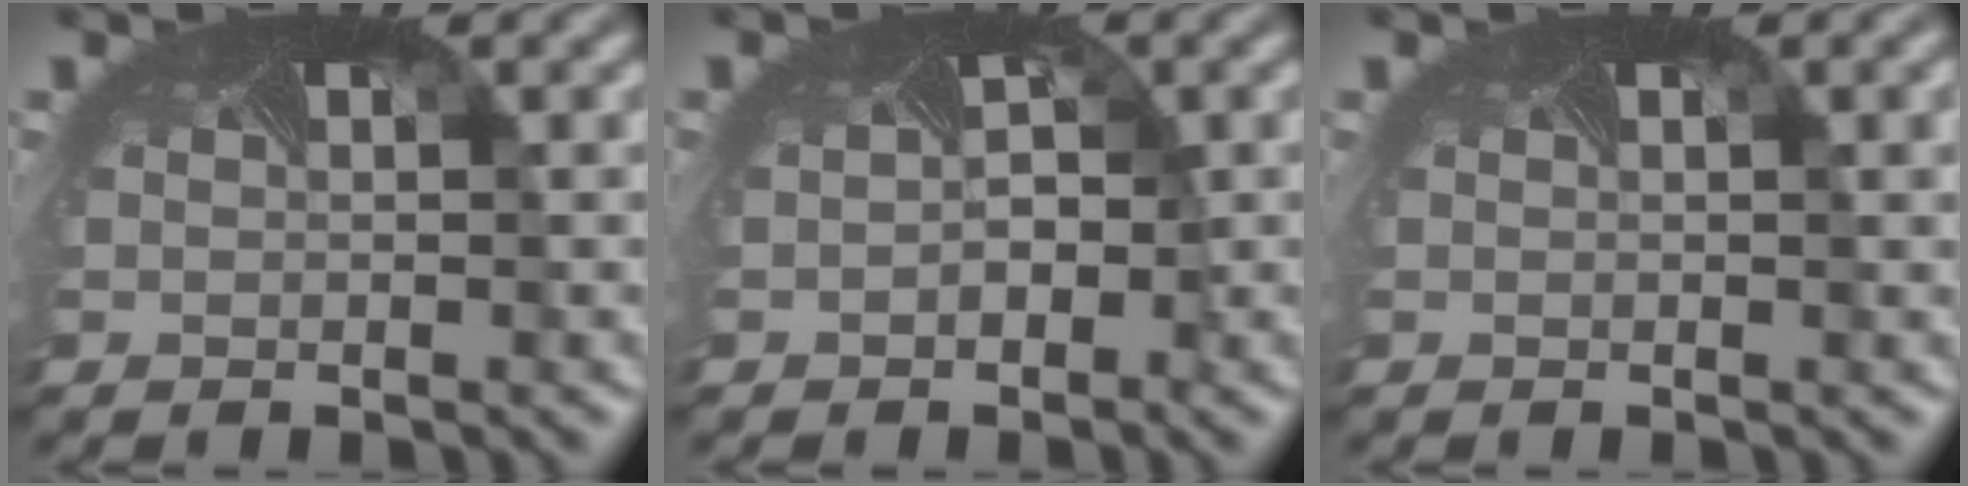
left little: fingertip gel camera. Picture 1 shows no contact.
{"total": 2.4, "force": [-0.2, 1.9, 1.5], "torque": [-0.028, -0.002, 0.005]}
{"total": 1.2, "force": [0.4, 0.3, 1.1], "torque": [-0.011, 0.001, 0.001]}